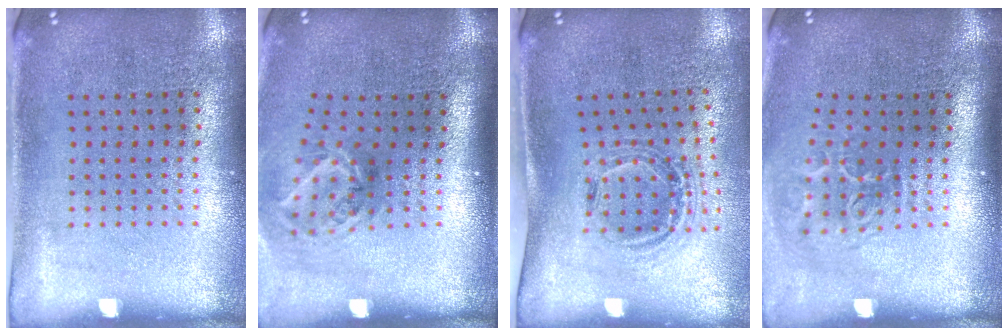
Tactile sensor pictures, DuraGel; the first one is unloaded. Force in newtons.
{"total": 1.9, "press": 1.2, "slide": 1.5}
{"total": 1.1, "press": 1.0, "slide": 0.4}
{"total": 2.0, "press": 1.3, "slide": 1.5}